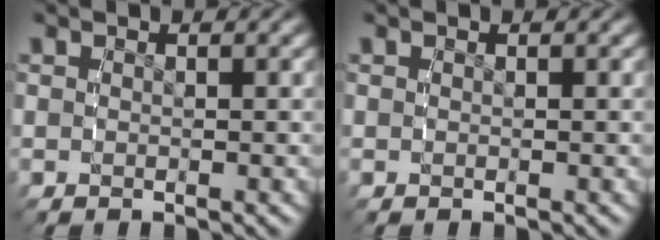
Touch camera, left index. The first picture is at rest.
{"total": 0.0}